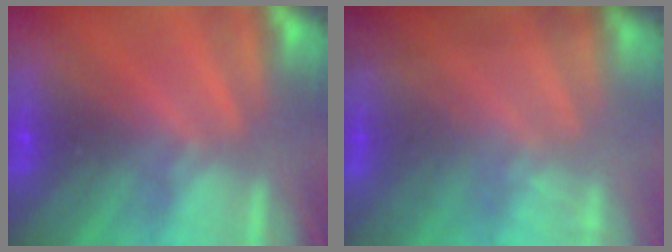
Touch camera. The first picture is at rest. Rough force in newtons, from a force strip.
{"total": 1.3}